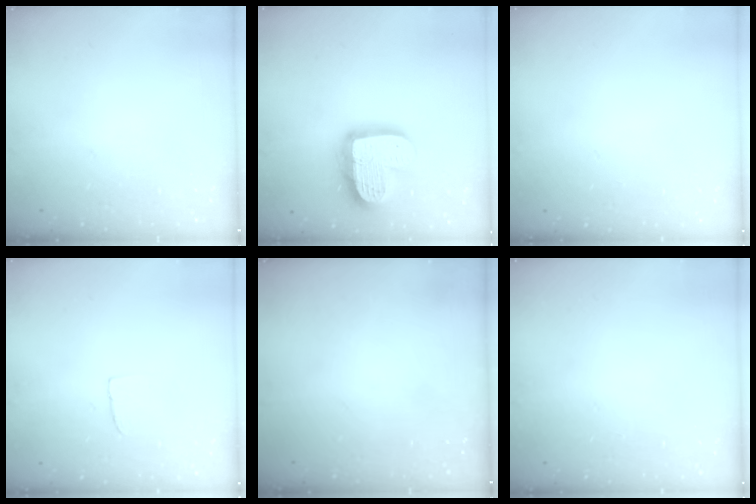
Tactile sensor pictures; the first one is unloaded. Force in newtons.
{"total": 17.7, "press": 17.7, "slide": 1.1}
{"total": 0.0}
{"total": 2.4, "press": 2.4, "slide": 0.1}
{"total": 0.0}
{"total": 0.0}